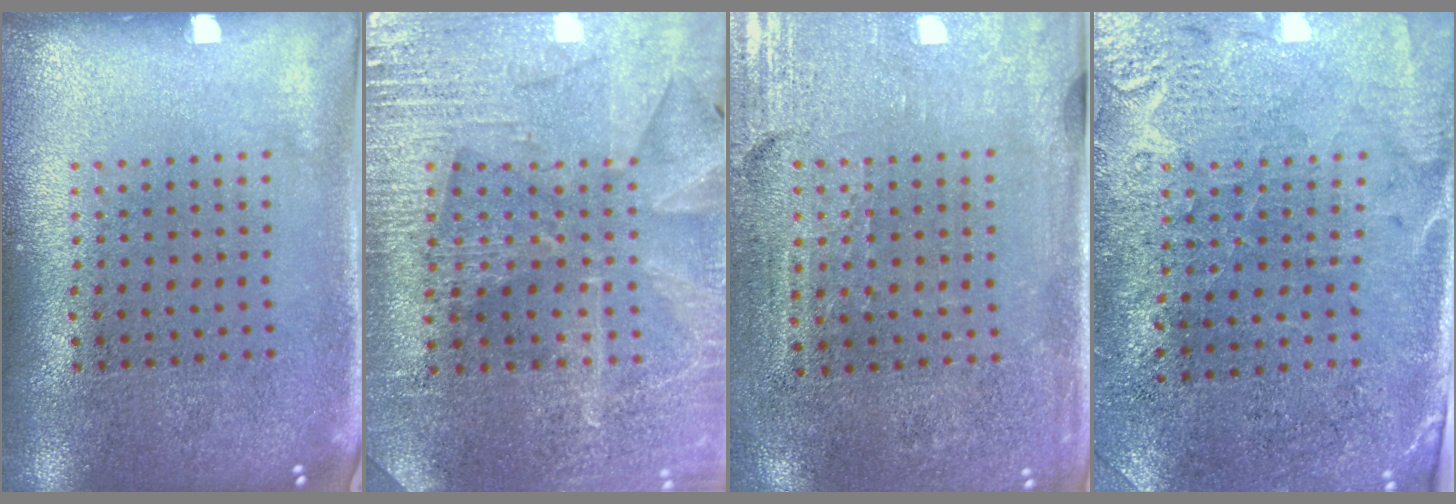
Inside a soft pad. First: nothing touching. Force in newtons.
{"total": 3.1, "press": 3.0, "slide": 0.5}
{"total": 3.4, "press": 3.0, "slide": 1.6}
{"total": 2.9, "press": 2.6, "slide": 1.2}